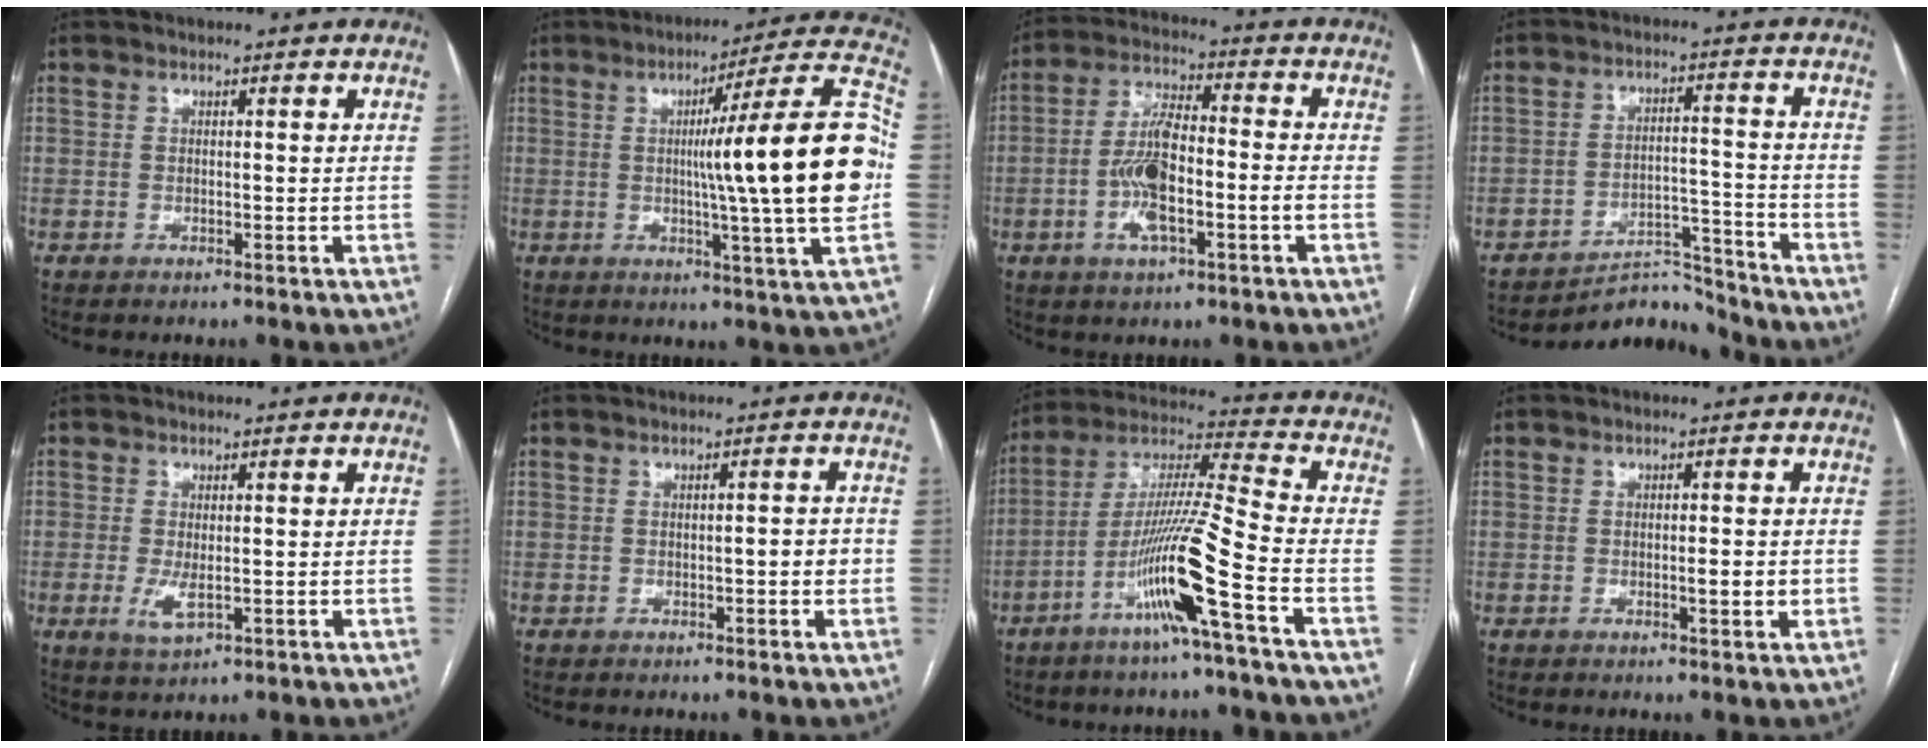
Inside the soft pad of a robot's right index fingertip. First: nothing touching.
{"total": 20.1, "force": [-0.2, -1.6, 20.0], "torque": [-0.269, 0.003, -0.016]}
{"total": 9.9, "force": [-2.6, 2.3, 9.3], "torque": [-0.187, 0.015, -0.049]}
{"total": 6.4, "force": [-6.2, 0.9, -1.1], "torque": [0.026, 0.035, -0.097]}
{"total": 3.4, "force": [-0.7, 1.4, 3.1], "torque": [-0.062, -0.007, -0.007]}
{"total": 2.2, "force": [-0.5, 0.5, 2.1], "torque": [-0.029, 0.003, -0.007]}
{"total": 14.0, "force": [-6.3, -1.6, 12.4], "torque": [-0.239, -0.004, -0.122]}
{"total": 2.3, "force": [-0.4, 0.4, 2.3], "torque": [-0.036, 0.001, -0.004]}